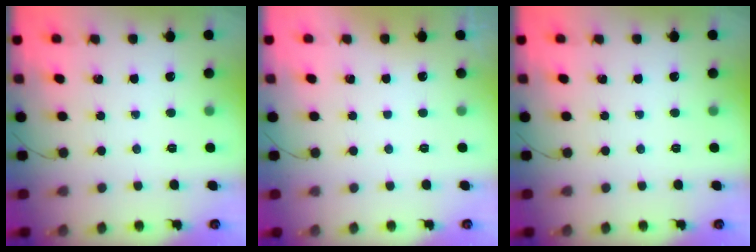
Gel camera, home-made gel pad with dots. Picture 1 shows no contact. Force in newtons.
{"total": 2.9, "press": 2.9, "slide": 0.1}
{"total": 0.0}